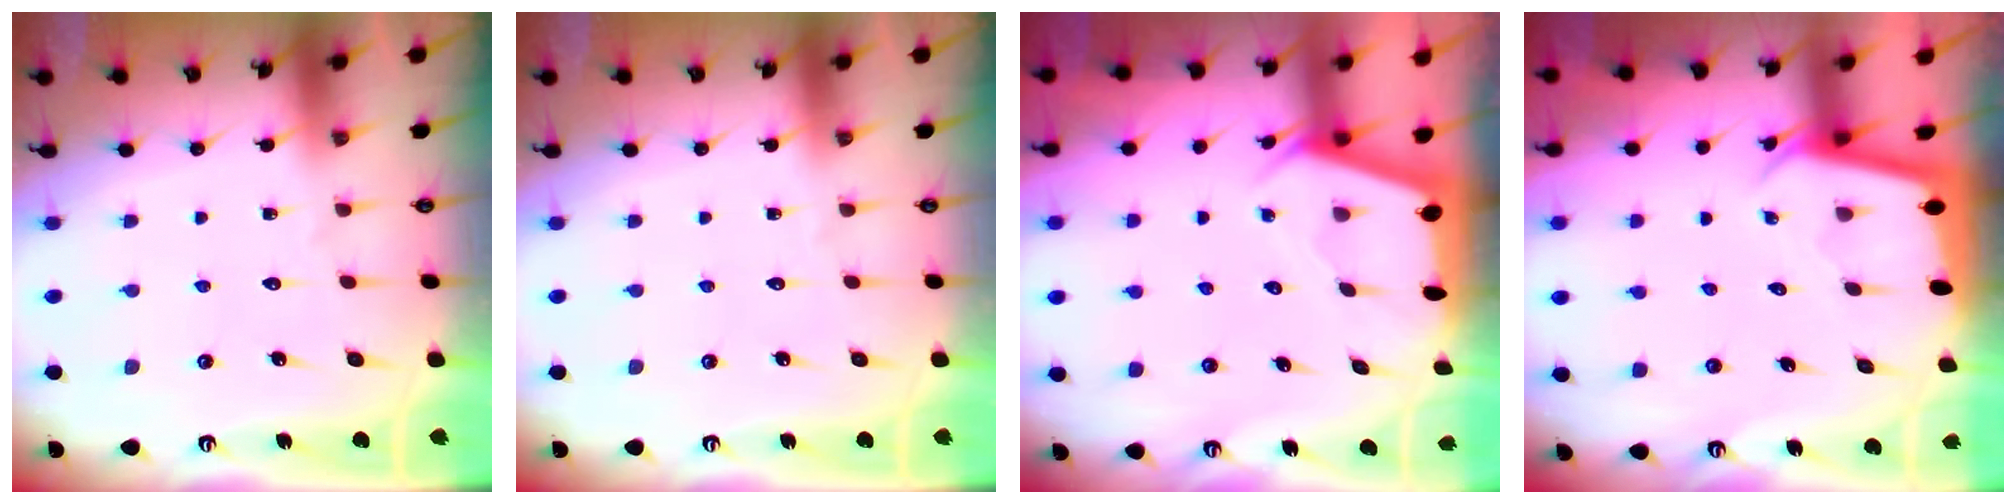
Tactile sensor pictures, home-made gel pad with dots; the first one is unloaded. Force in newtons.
{"total": 0.0}
{"total": 2.4, "press": 2.3, "slide": 0.3}
{"total": 2.1, "press": 2.1, "slide": 0.1}